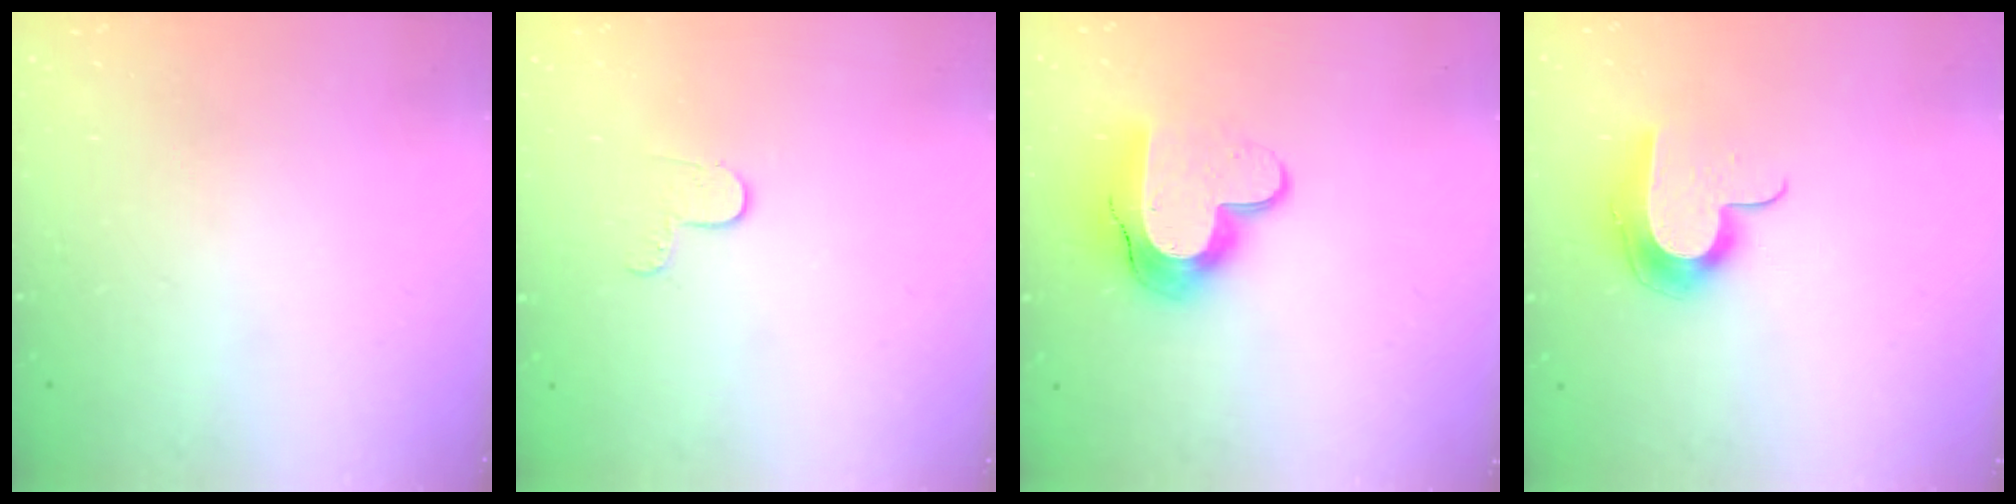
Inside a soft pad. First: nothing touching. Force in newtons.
{"total": 4.7, "press": 4.6, "slide": 0.4}
{"total": 14.0, "press": 14.0, "slide": 1.0}
{"total": 11.6, "press": 11.6, "slide": 0.8}